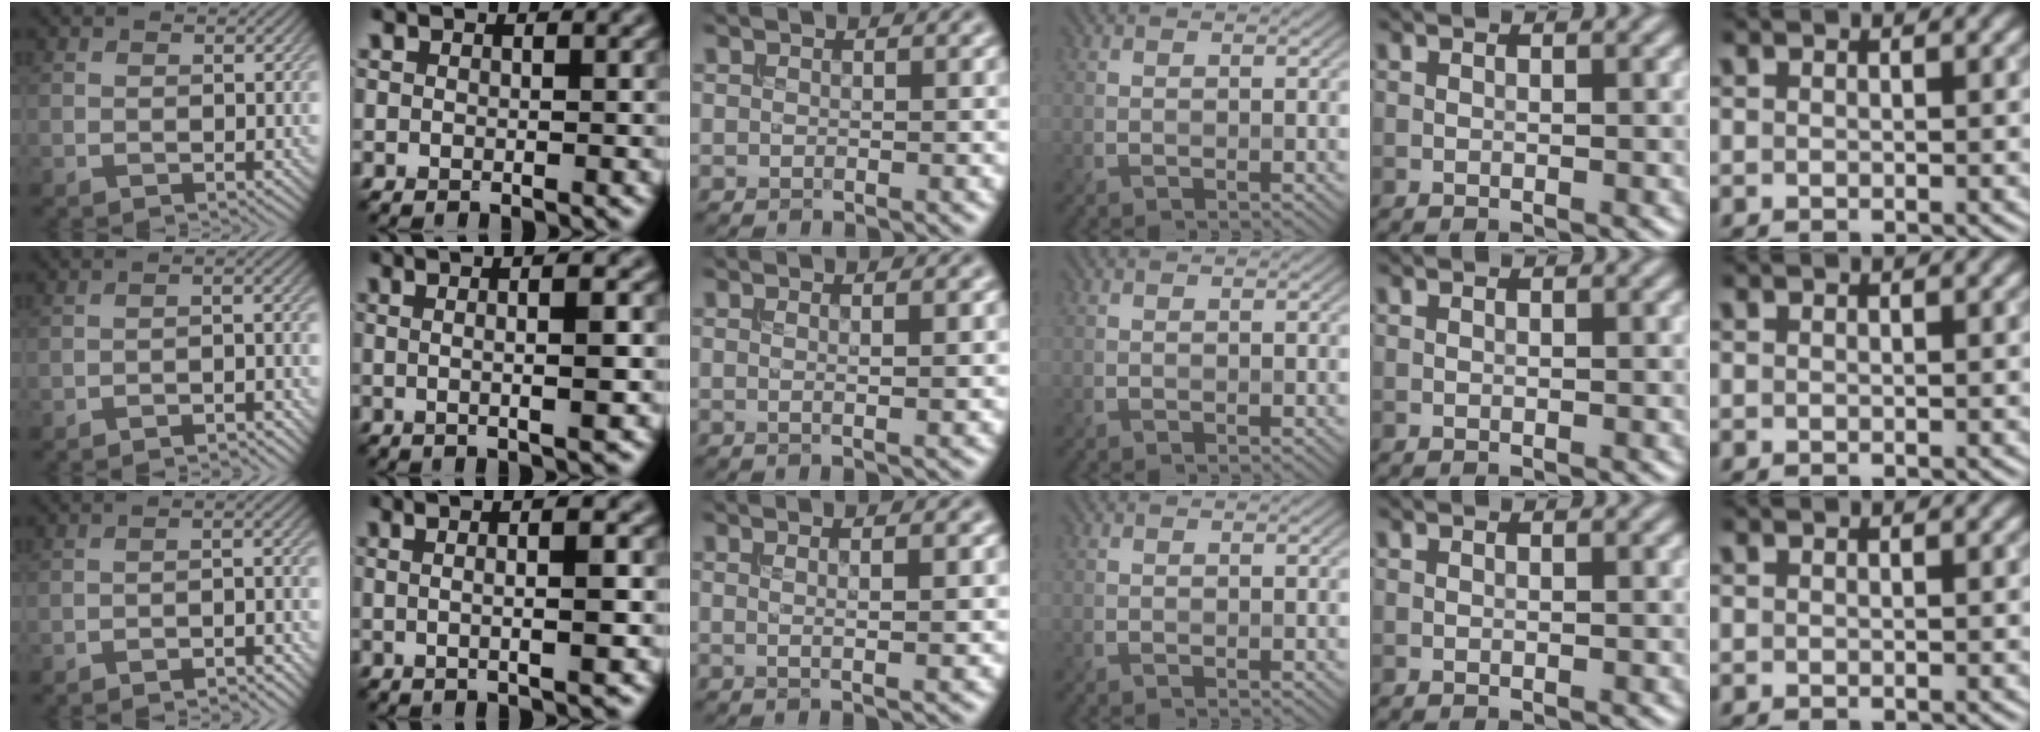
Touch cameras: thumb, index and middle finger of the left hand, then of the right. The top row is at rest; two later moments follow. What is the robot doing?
{"motion": "insert", "object": "bucket"}